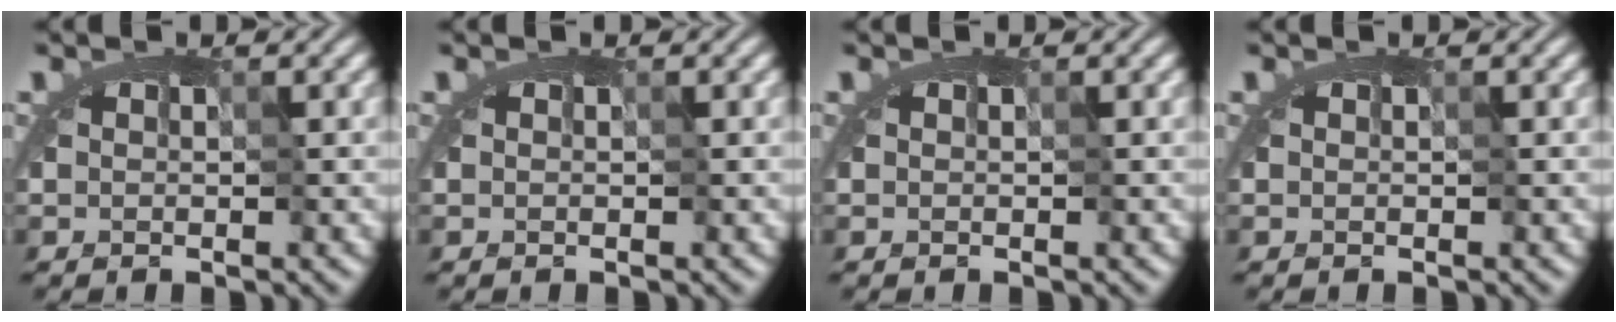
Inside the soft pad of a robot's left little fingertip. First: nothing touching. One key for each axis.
{"total": 0.0}
{"total": 0.0}
{"total": 0.0}